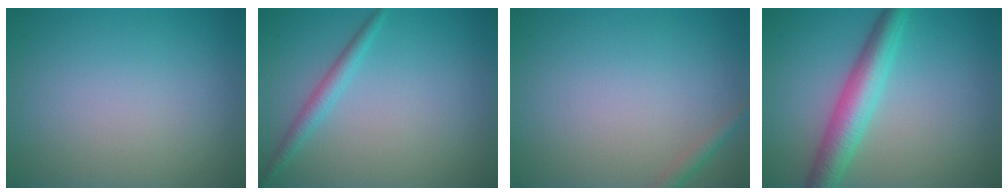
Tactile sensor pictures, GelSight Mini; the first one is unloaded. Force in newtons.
{"total": 1.8, "press": 1.8, "slide": 0.1}
{"total": 1.2, "press": 1.2, "slide": 0.0}
{"total": 4.7, "press": 4.7, "slide": 0.1}